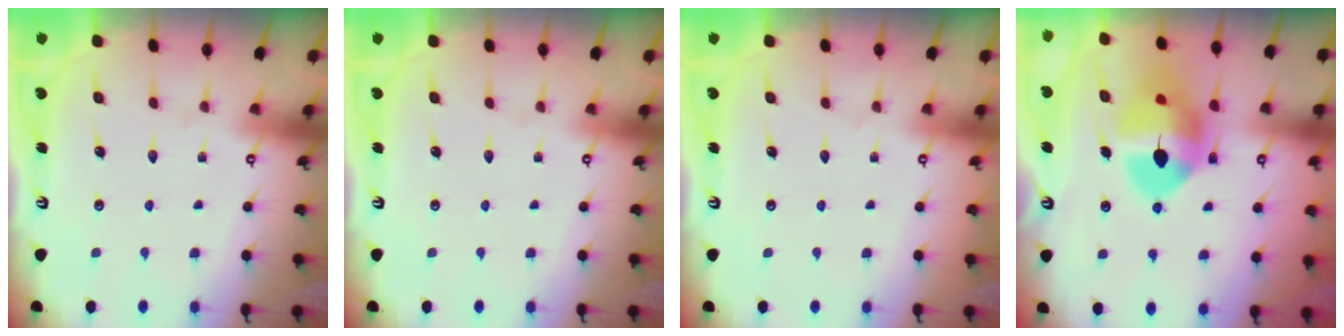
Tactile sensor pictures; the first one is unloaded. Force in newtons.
{"total": 0.0}
{"total": 0.0}
{"total": 14.6, "press": 14.5, "slide": 2.0}